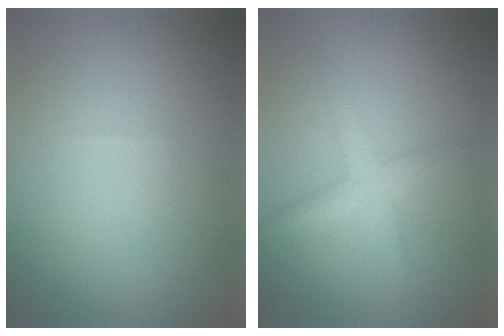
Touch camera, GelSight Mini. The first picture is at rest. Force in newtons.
{"total": 2.4, "press": 2.4, "slide": 0.0}